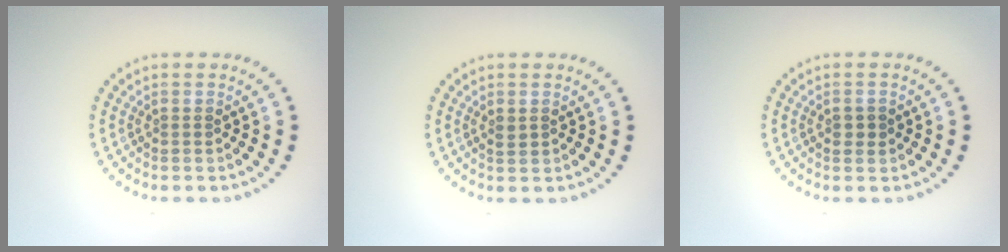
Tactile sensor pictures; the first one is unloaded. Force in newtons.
{"total": 1.0, "press": 1.0, "slide": 0.2}
{"total": 1.3, "press": 1.3, "slide": 0.3}